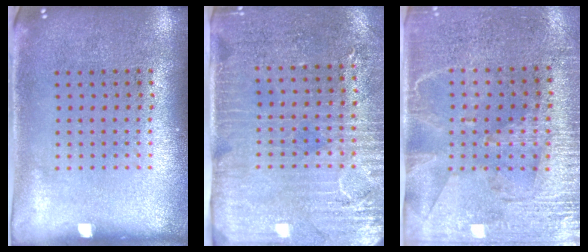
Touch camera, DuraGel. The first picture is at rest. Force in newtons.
{"total": 3.2, "press": 2.8, "slide": 1.6}
{"total": 3.0, "press": 2.7, "slide": 1.3}